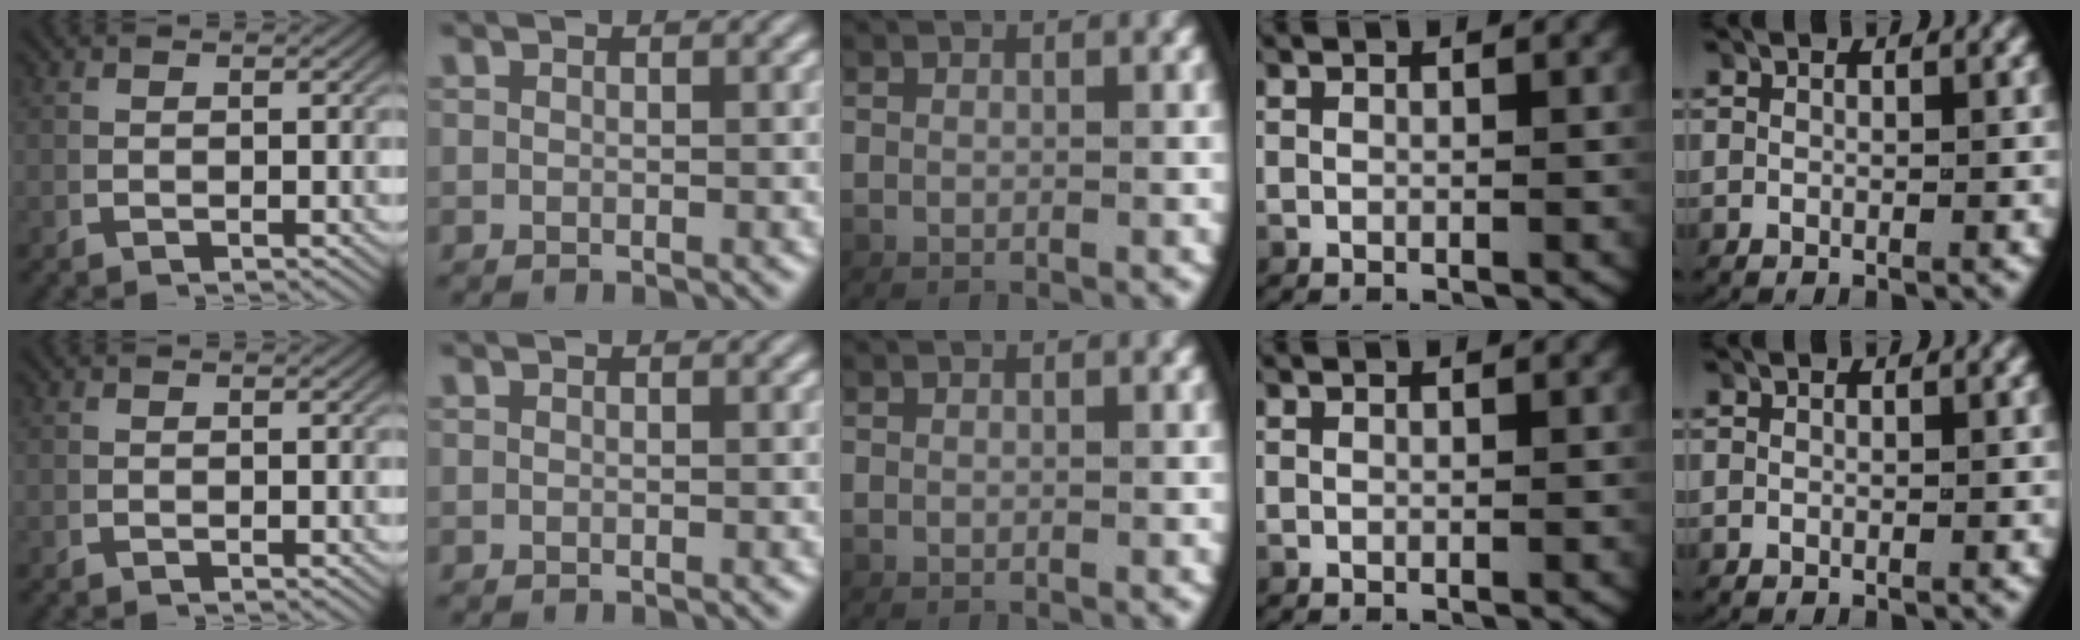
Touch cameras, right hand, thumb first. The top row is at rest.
{}